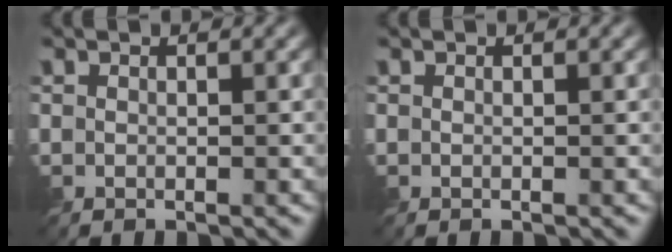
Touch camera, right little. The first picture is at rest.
{"total": 0.0}